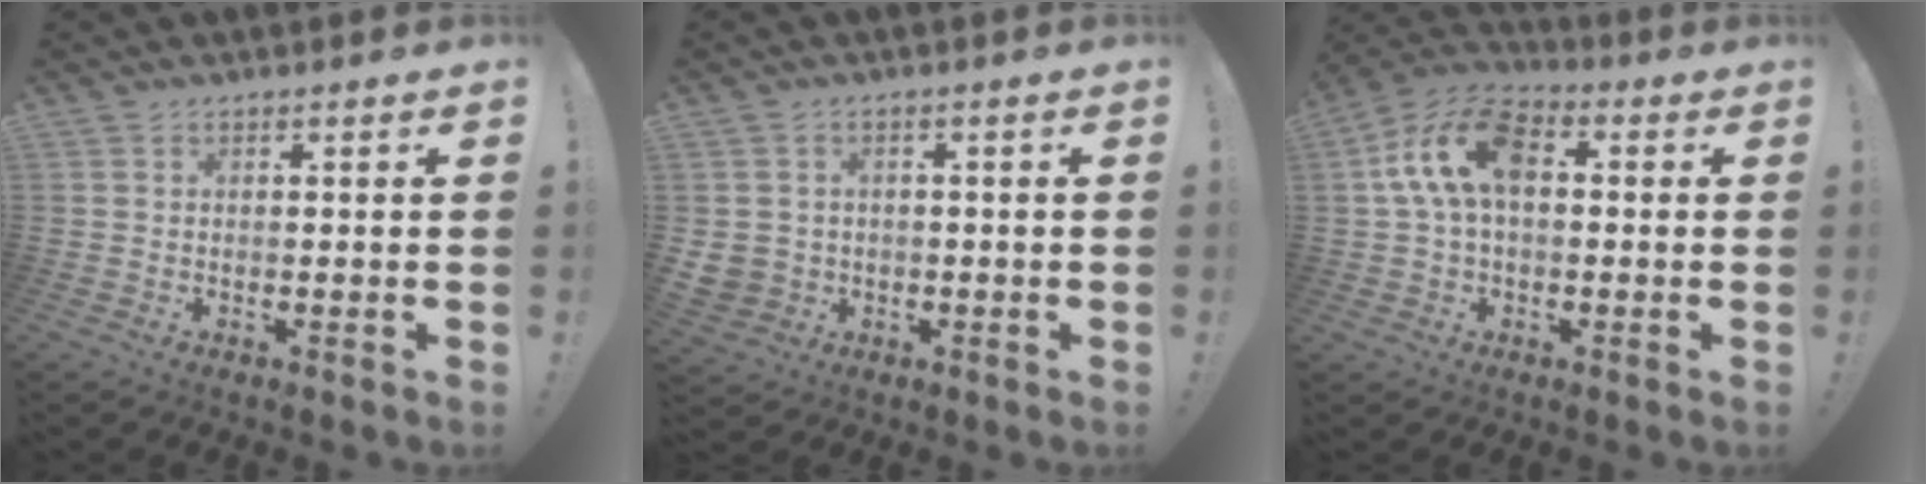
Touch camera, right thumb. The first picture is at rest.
{"total": 4.4, "force": [0.1, 4.2, 1.3], "torque": [-0.027, -0.002, 0.003]}
{"total": 14.0, "force": [2.2, 8.5, 10.9], "torque": [-0.218, 0.017, 0.042]}